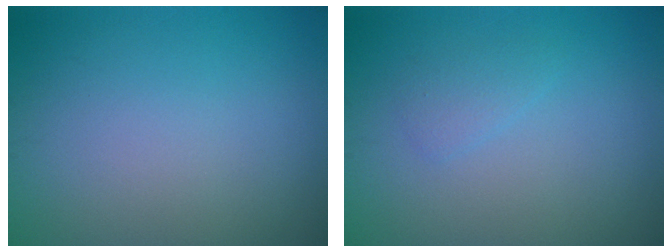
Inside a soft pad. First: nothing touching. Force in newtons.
{"total": 1.1, "press": 1.1, "slide": 0.1}